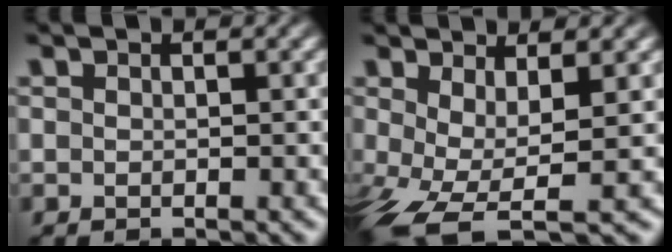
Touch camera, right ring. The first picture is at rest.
{"total": 6.2, "force": [-3.5, 3.3, 4.0], "torque": [-0.099, -0.046, -0.035]}